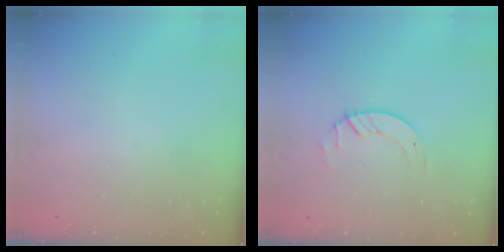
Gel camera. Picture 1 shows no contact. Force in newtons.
{"total": 2.6, "press": 2.6, "slide": 0.3}